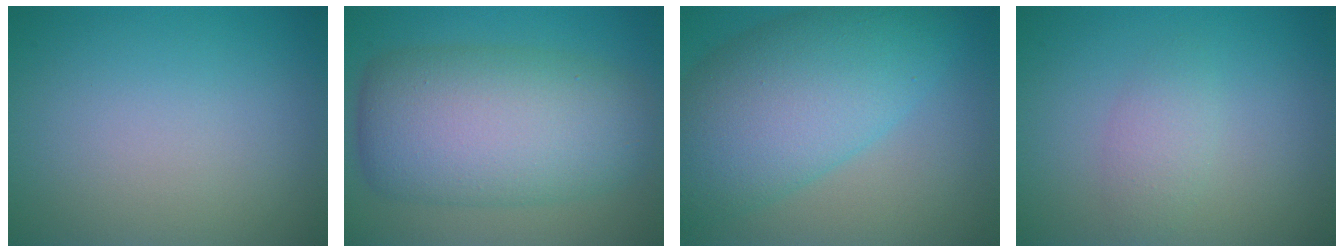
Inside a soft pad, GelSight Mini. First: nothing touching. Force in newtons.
{"total": 10.7, "press": 10.7, "slide": 0.4}
{"total": 10.3, "press": 10.3, "slide": 0.2}
{"total": 2.3, "press": 2.3, "slide": 0.0}